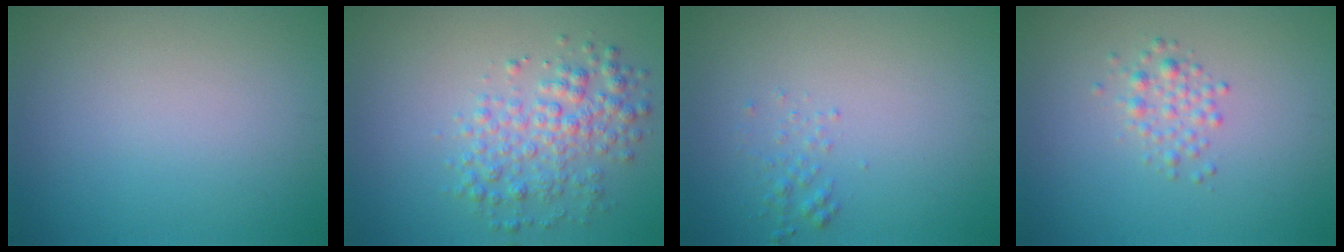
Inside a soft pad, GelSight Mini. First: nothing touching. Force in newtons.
{"total": 3.8, "press": 3.8, "slide": 0.1}
{"total": 1.0, "press": 1.0, "slide": 0.0}
{"total": 1.6, "press": 1.6, "slide": 0.0}